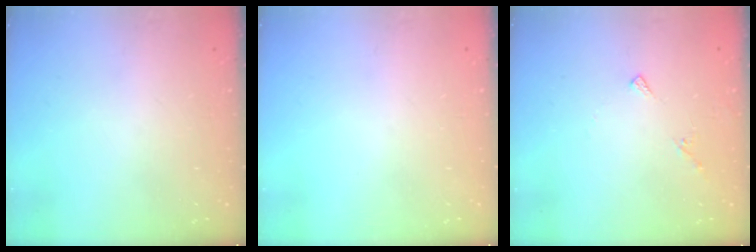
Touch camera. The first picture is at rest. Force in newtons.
{"total": 0.0}
{"total": 4.7, "press": 4.7, "slide": 0.6}